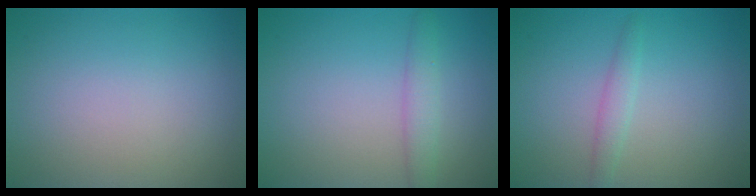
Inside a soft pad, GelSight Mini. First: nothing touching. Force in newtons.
{"total": 2.0, "press": 2.0, "slide": 0.1}
{"total": 1.3, "press": 1.3, "slide": 0.1}